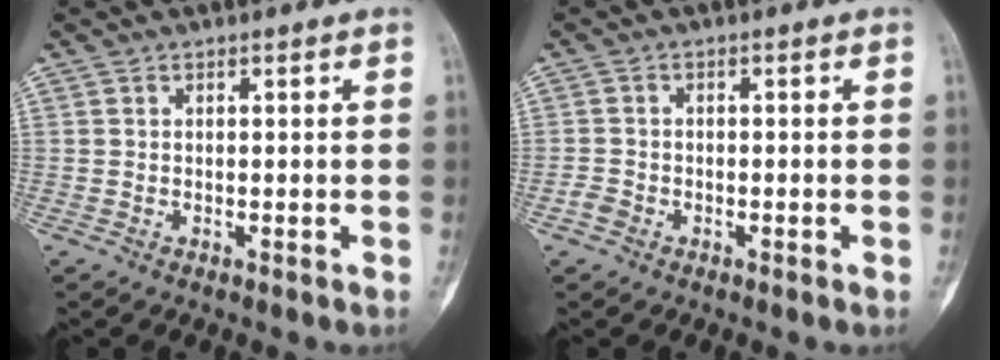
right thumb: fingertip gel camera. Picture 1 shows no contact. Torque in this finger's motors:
{"motor_torque": [0.49, 0.27, 0.29, -0.35, 0.15]}